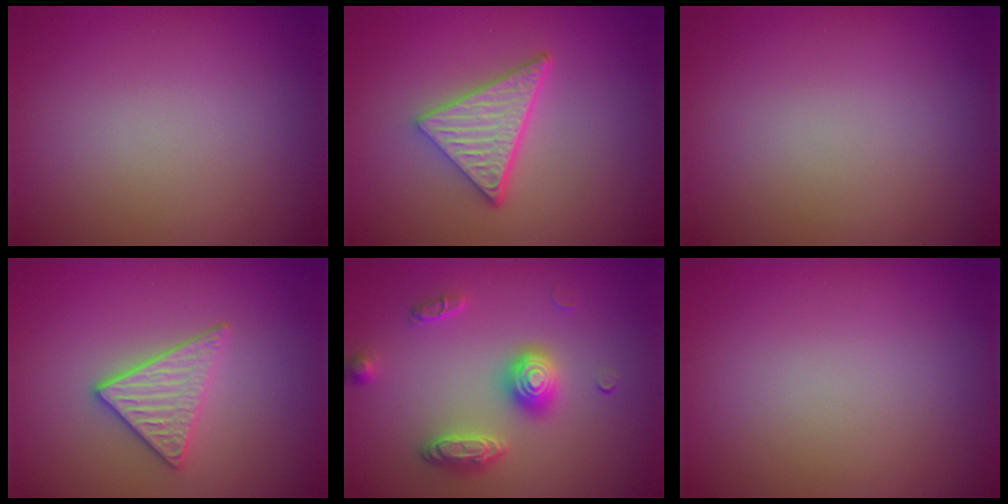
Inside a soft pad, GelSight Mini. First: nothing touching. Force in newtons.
{"total": 4.9, "press": 3.7, "slide": 3.2}
{"total": 0.0}
{"total": 3.2, "press": 2.9, "slide": 1.4}
{"total": 3.0, "press": 3.0, "slide": 0.4}
{"total": 0.0}